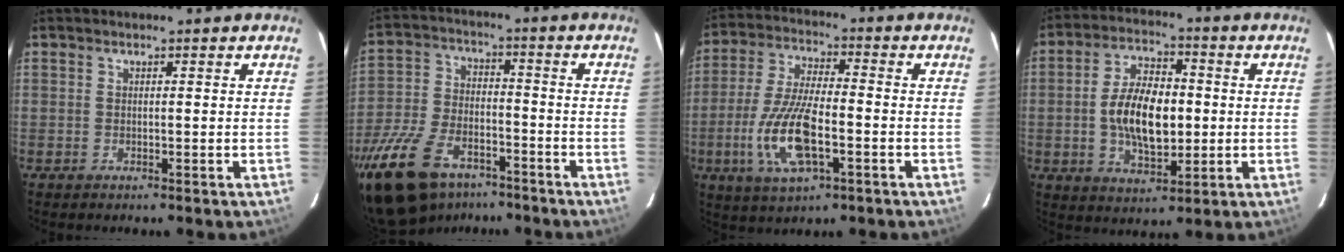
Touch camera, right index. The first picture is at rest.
{"total": 21.4, "force": [-14.2, 11.2, 11.3], "torque": [-0.257, -0.016, -0.241]}
{"total": 13.8, "force": [-4.5, 4.9, 12.1], "torque": [-0.258, -0.009, -0.084]}
{"total": 12.2, "force": [-0.6, 6.3, 10.4], "torque": [-0.198, 0.010, -0.007]}